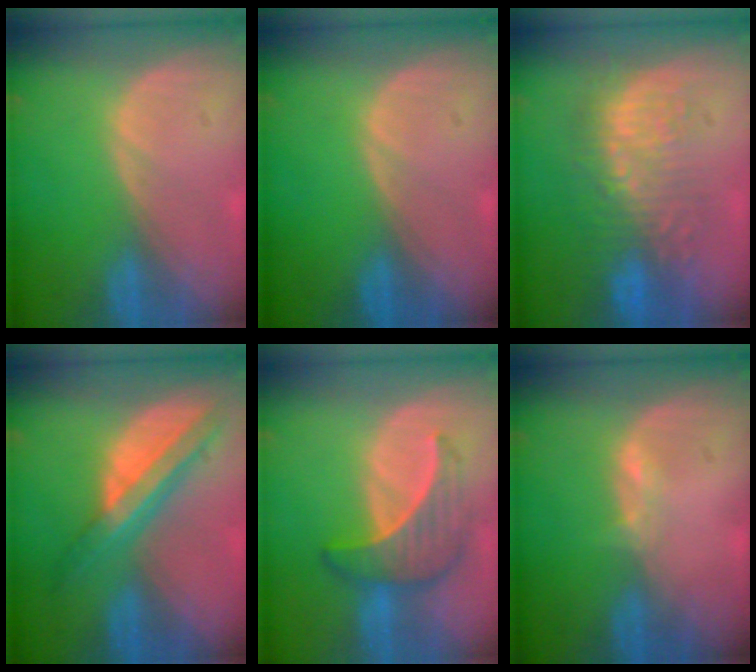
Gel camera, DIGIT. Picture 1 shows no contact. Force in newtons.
{"total": 0.0}
{"total": 9.1, "press": 8.7, "slide": 2.6}
{"total": 8.0, "press": 6.7, "slide": 4.3}
{"total": 6.5, "press": 6.3, "slide": 1.4}
{"total": 1.3, "press": 1.2, "slide": 0.5}